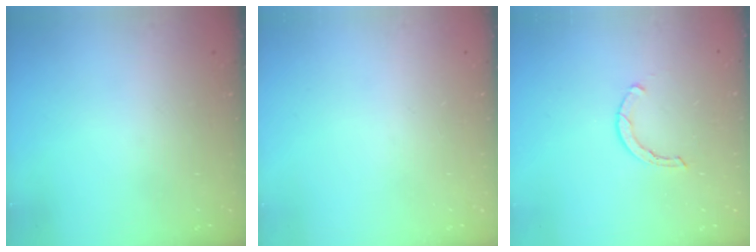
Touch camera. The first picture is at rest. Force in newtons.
{"total": 0.0}
{"total": 1.7, "press": 1.6, "slide": 0.3}